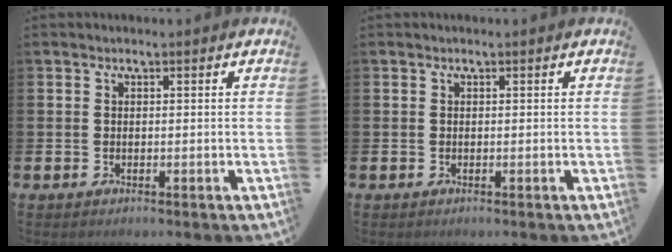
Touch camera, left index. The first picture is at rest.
{"total": 0.0}